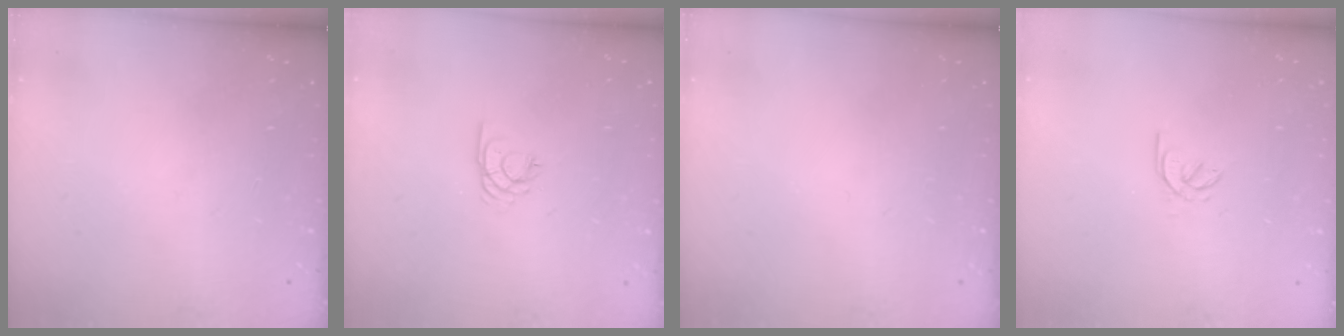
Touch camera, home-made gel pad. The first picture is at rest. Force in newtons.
{"total": 2.8, "press": 2.7, "slide": 0.3}
{"total": 0.0}
{"total": 1.7, "press": 1.6, "slide": 0.5}